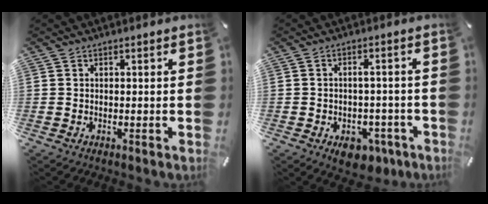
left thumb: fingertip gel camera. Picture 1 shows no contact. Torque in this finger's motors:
{"motor_torque": [-0.13, 0.68, 0.23, -0.04, 0.06]}